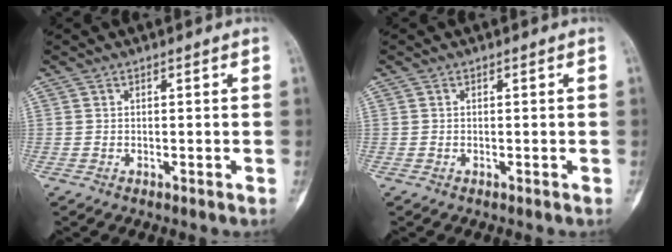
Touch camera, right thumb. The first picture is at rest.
{"total": 0.0}